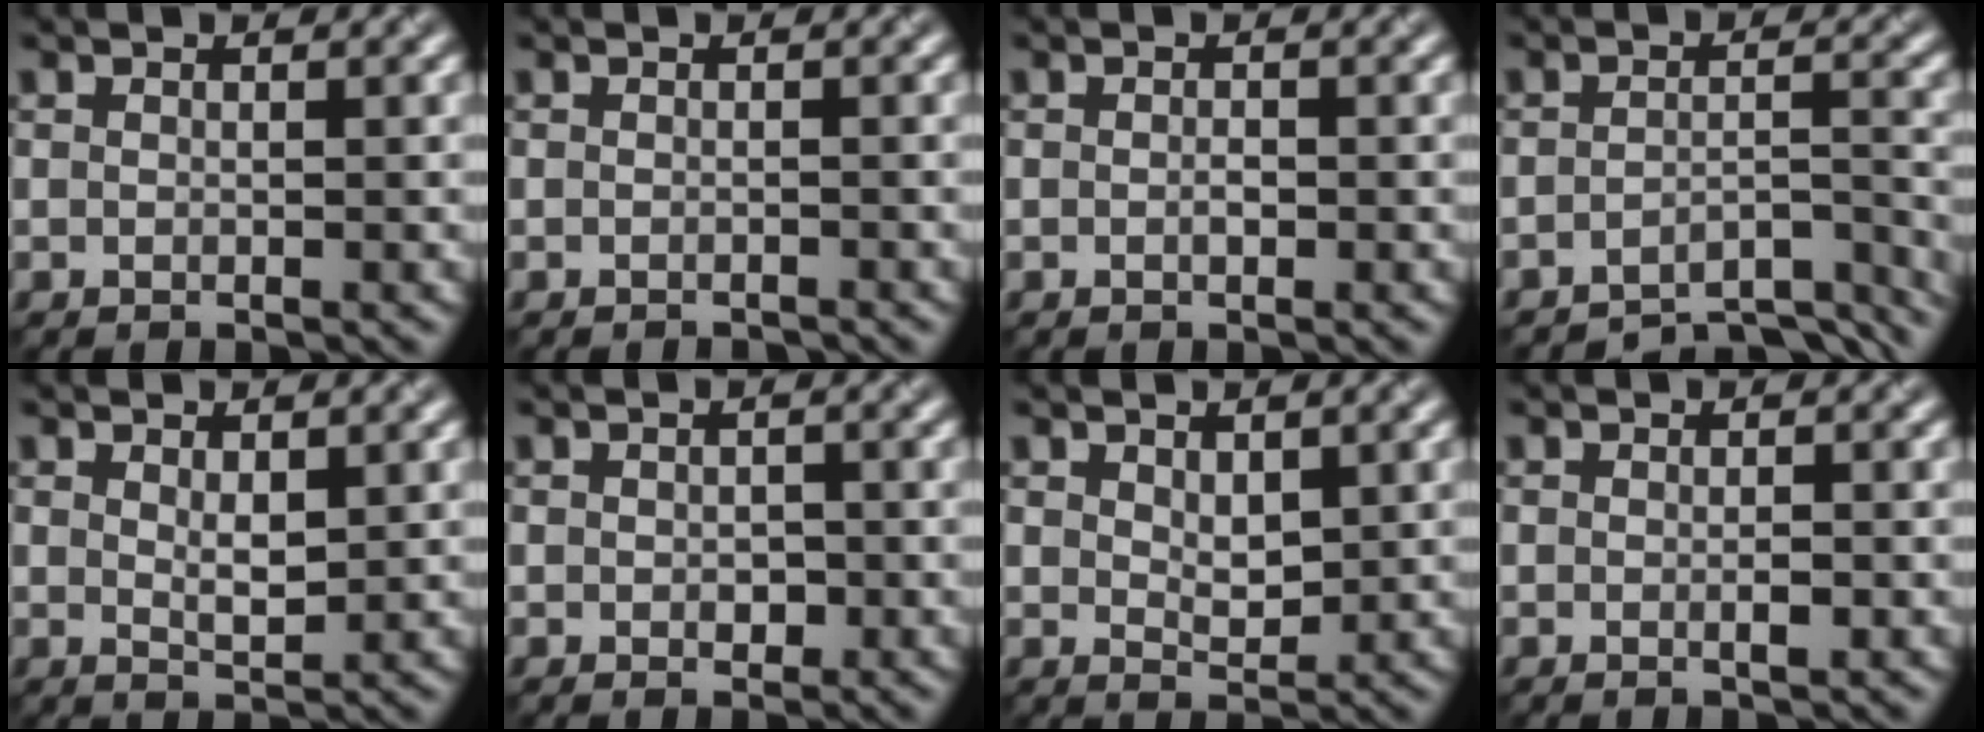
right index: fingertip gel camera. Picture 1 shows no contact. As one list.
[{"total": 0.9, "force": [-0.9, 0.1, 0.2], "torque": [0.001, -0.002, -0.016]}, {"total": 0.7, "force": [-0.2, 0.3, 0.6], "torque": [-0.014, 0.000, -0.002]}, {"total": 7.4, "force": [-6.8, 1.3, 2.6], "torque": [-0.031, -0.007, -0.093]}, {"total": 1.6, "force": [0.7, 0.6, 1.3], "torque": [-0.024, -0.004, 0.017]}, {"total": 1.1, "force": [-0.1, 0.8, 0.7], "torque": [-0.010, -0.003, -0.003]}, {"total": 2.0, "force": [0.8, 1.1, 1.4], "torque": [-0.024, -0.005, 0.018]}, {"total": 0.9, "force": [-0.2, 0.2, 0.9], "torque": [-0.016, -0.001, -0.002]}]